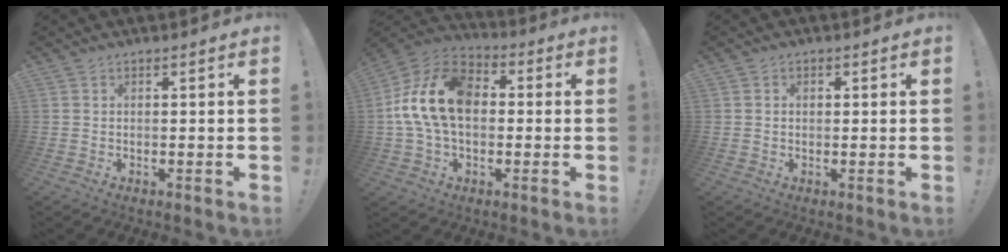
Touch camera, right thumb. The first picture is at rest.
{"total": 18.7, "force": [1.5, 12.6, 13.8], "torque": [-0.256, 0.020, 0.032]}
{"total": 0.8, "force": [0.2, 0.6, 0.5], "torque": [-0.003, -0.001, 0.002]}